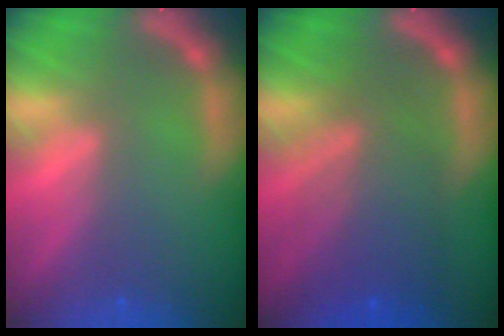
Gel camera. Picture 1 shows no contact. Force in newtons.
{"total": 7.1}